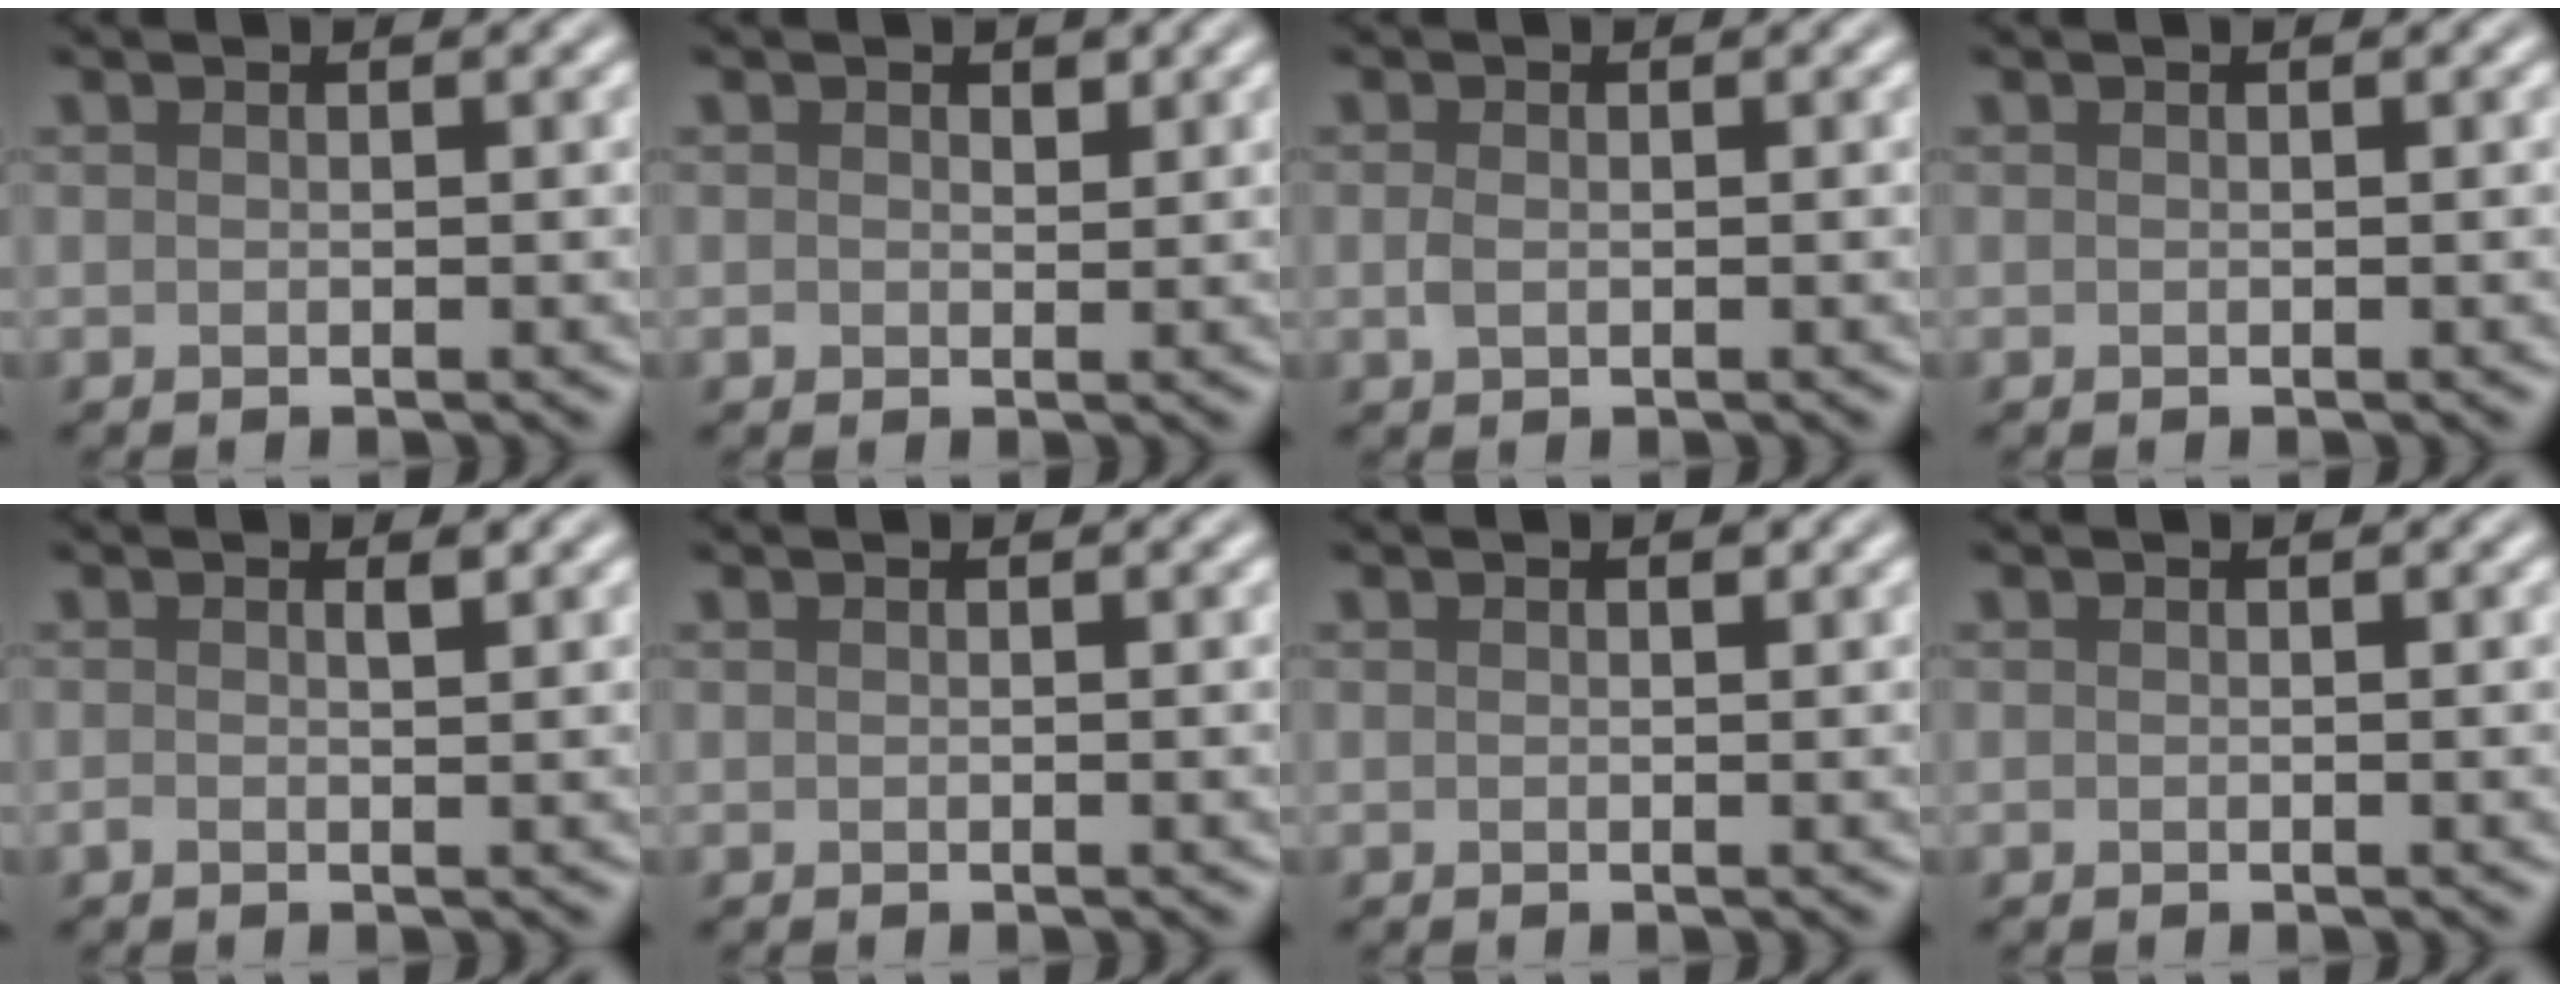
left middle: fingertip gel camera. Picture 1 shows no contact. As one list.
[{"total": 0.8, "force": [0.4, 0.7, 0.2], "torque": [-0.006, 0.001, 0.015]}, {"total": 0.8, "force": [-0.4, 0.5, 0.4], "torque": [-0.017, -0.002, 0.001]}, {"total": 0.0}, {"total": 0.6, "force": [-0.1, 0.0, 0.6], "torque": [-0.013, 0.002, 0.001]}, {"total": 0.0}, {"total": 0.0}, {"total": 0.0}]